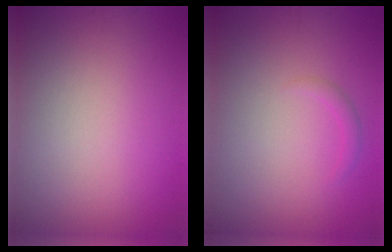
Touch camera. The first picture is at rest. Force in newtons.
{"total": 0.9, "press": 0.9, "slide": 0.0}